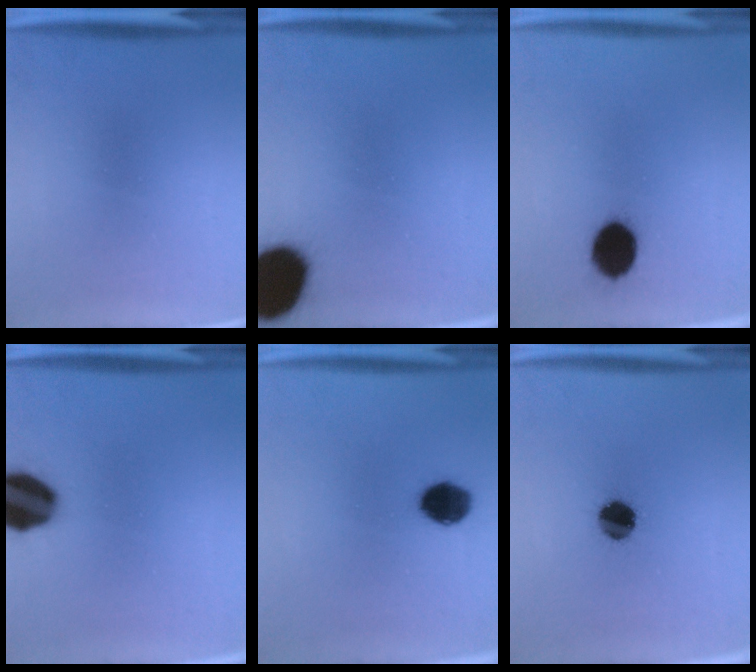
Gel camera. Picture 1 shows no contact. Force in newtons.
{"total": 18.1}
{"total": 9.4}
{"total": 15.8}
{"total": 8.3}
{"total": 8.0}